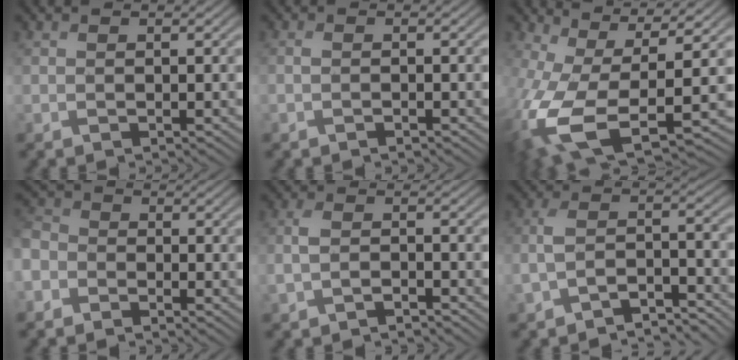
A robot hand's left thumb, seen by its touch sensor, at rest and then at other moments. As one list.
[{"total": 0.8, "force": [-0.5, 0.2, 0.6], "torque": [-0.014, 0.001, -0.010]}, {"total": 15.2, "force": [-3.0, 6.7, 13.3], "torque": [-0.312, -0.046, -0.034]}, {"total": 4.6, "force": [-2.5, 3.3, 1.9], "torque": [-0.063, -0.002, -0.067]}, {"total": 2.5, "force": [-1.5, 1.0, 1.8], "torque": [-0.044, 0.002, -0.035]}, {"total": 5.4, "force": [-4.1, 1.6, 3.1], "torque": [-0.064, 0.000, -0.080]}]